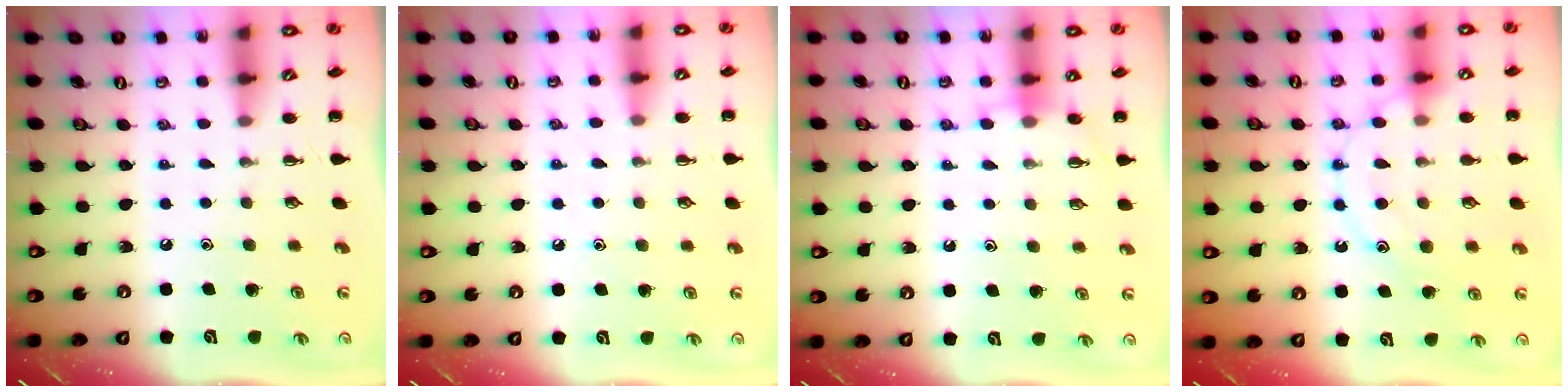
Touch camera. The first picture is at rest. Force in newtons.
{"total": 6.9, "press": 6.6, "slide": 2.1}
{"total": 6.7, "press": 6.5, "slide": 1.6}
{"total": 12.7, "press": 12.7, "slide": 0.8}